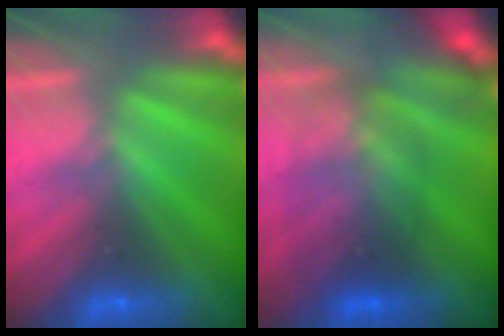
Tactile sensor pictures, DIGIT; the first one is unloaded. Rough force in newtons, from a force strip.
{"total": 2.6}